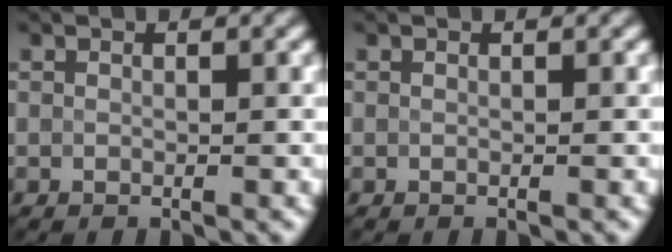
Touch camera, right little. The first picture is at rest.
{"total": 0.0}